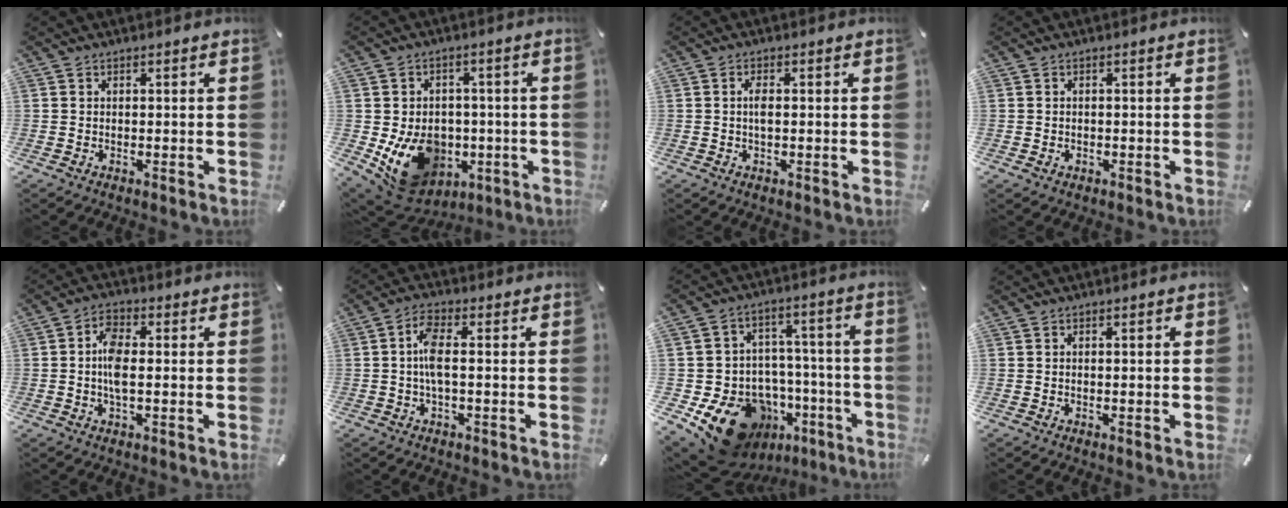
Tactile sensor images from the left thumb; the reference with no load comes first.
{"total": 14.4, "force": [-3.5, 11.8, 7.5], "torque": [-0.138, 0.008, -0.050]}
{"total": 2.4, "force": [0.0, 0.7, 2.3], "torque": [-0.044, -0.001, -0.002]}
{"total": 1.0, "force": [-0.3, 0.9, 0.3], "torque": [-0.006, 0.004, -0.009]}
{"total": 6.3, "force": [-0.3, 2.8, 5.7], "torque": [-0.116, 0.004, -0.008]}
{"total": 5.8, "force": [-0.3, 1.7, 5.5], "torque": [-0.115, 0.000, -0.011]}
{"total": 17.8, "force": [-9.9, 12.3, 8.2], "torque": [-0.127, 0.054, -0.142]}
{"total": 0.6, "force": [-0.2, 0.1, 0.6], "torque": [-0.010, 0.000, -0.003]}